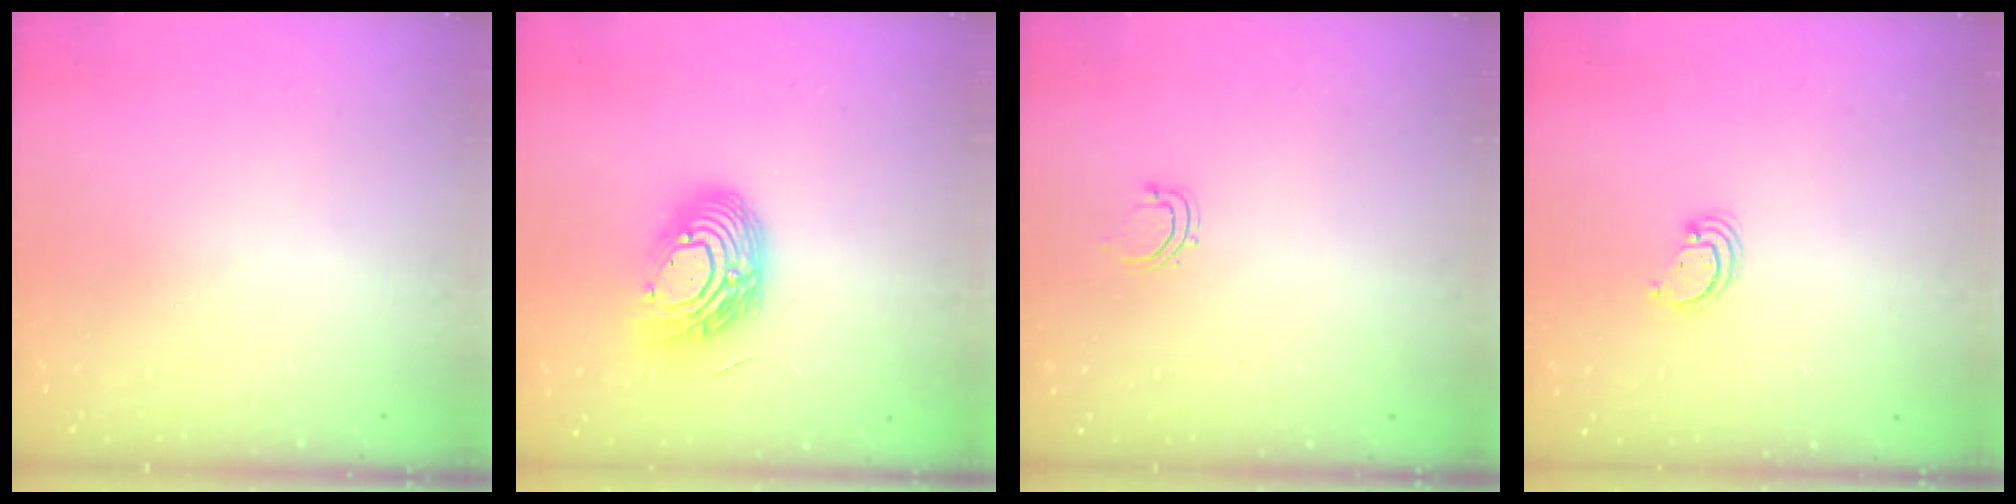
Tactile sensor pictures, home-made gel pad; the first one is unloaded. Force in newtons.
{"total": 14.2, "press": 14.1, "slide": 1.2}
{"total": 2.8, "press": 2.7, "slide": 0.5}
{"total": 2.3, "press": 2.3, "slide": 0.2}